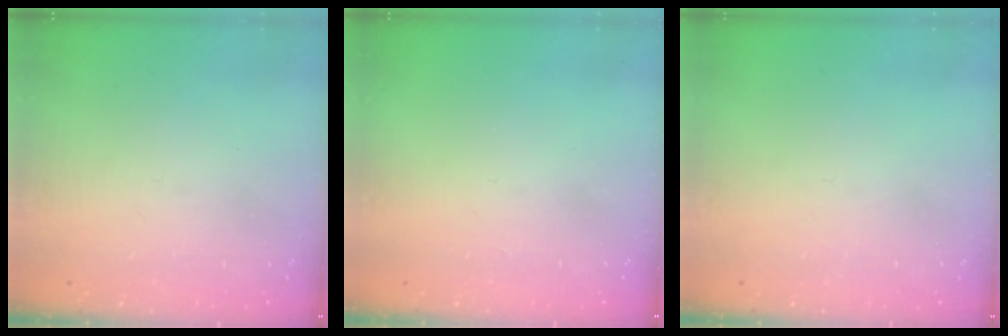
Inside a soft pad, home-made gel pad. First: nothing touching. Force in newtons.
{"total": 2.8, "press": 2.8, "slide": 0.4}
{"total": 0.0}